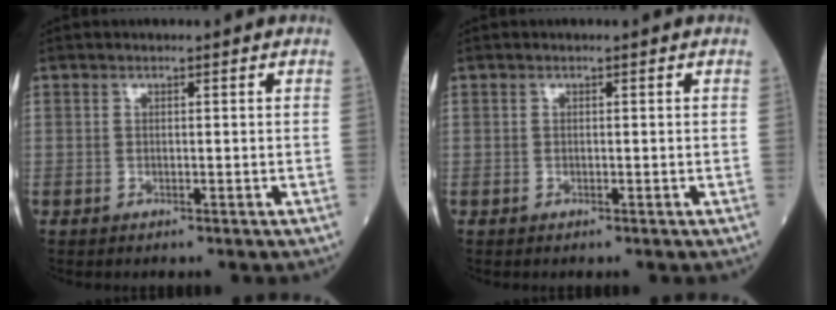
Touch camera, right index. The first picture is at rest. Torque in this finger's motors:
{"motor_torque": [0.02, -0.01, 0.02, -0.01]}